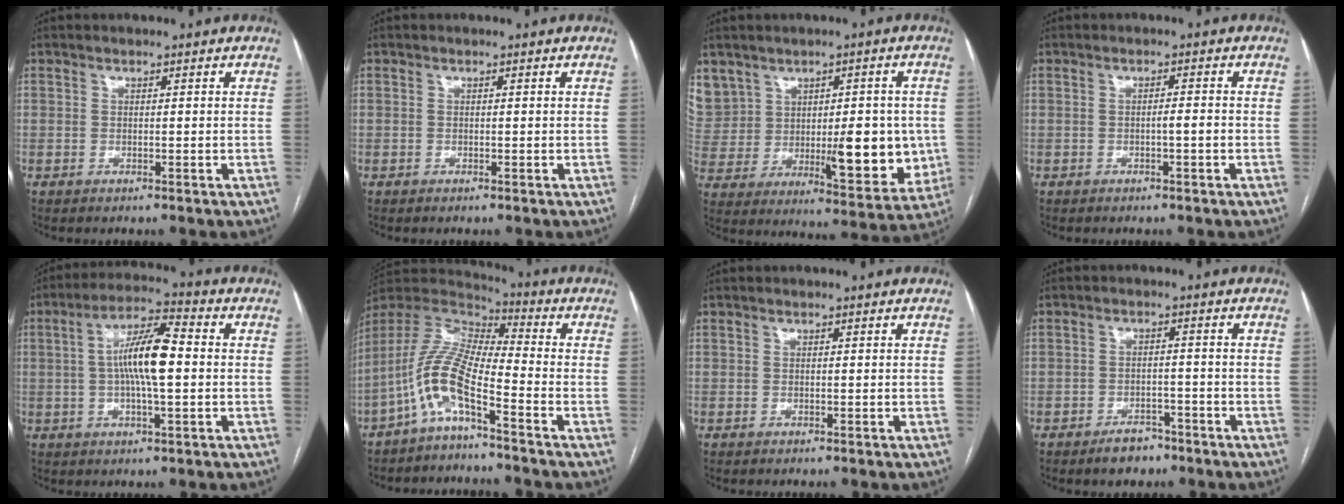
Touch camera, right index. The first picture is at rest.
{"total": 0.0}
{"total": 18.5, "force": [3.9, 12.2, 13.4], "torque": [-0.244, 0.025, 0.106]}
{"total": 1.6, "force": [-0.6, 0.0, 1.5], "torque": [-0.021, 0.002, -0.009]}
{"total": 10.1, "force": [0.2, 1.8, 10.0], "torque": [-0.185, 0.015, -0.001]}
{"total": 10.2, "force": [-5.5, 1.7, 8.4], "torque": [-0.195, 0.013, -0.117]}
{"total": 0.0}
{"total": 4.1, "force": [-3.1, 2.2, 1.6], "torque": [-0.024, 0.005, -0.041]}